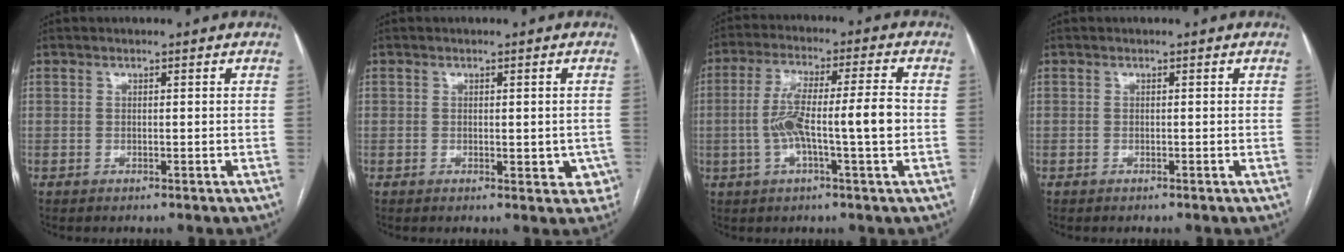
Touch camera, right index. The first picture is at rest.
{"total": 3.6, "force": [-0.7, 2.3, 2.8], "torque": [-0.011, 0.002, -0.004]}
{"total": 10.4, "force": [-1.3, 0.8, 10.3], "torque": [-0.191, 0.021, -0.027]}
{"total": 0.0}